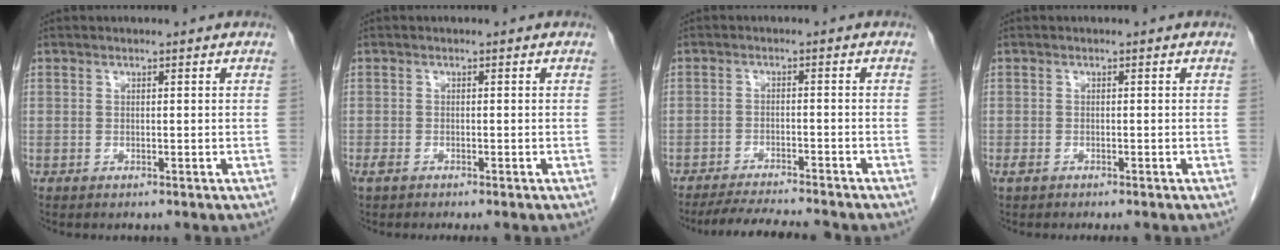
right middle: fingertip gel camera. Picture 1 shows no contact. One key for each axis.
{"total": 2.1, "fx": -1.6, "fy": 0.7, "fz": 1.3, "tx": -0.023, "ty": -0.006, "tz": -0.025}
{"total": 8.5, "fx": -7.9, "fy": 0.2, "fz": 3.3, "tx": -0.048, "ty": -0.011, "tz": -0.122}
{"total": 1.8, "fx": -1.4, "fy": 0.7, "fz": 1.0, "tx": -0.019, "ty": -0.004, "tz": -0.018}